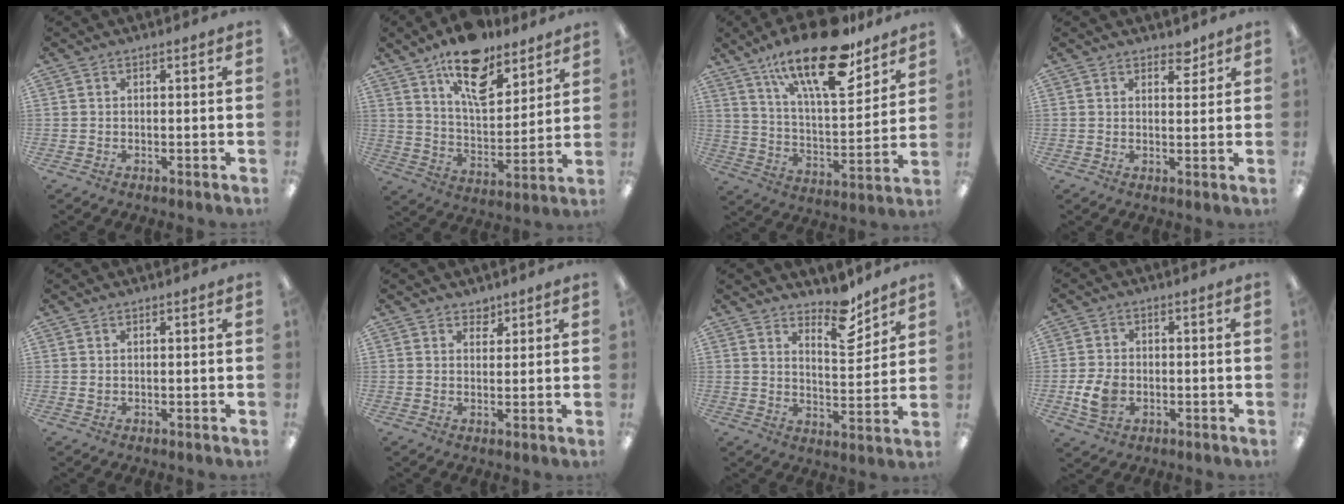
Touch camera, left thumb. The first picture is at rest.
{"total": 16.8, "force": [11.9, 7.3, 9.3], "torque": [-0.148, -0.063, 0.206]}
{"total": 23.3, "force": [16.0, 8.1, 14.9], "torque": [-0.245, -0.091, 0.268]}
{"total": 3.4, "force": [2.8, 1.6, 1.0], "torque": [0.001, -0.016, 0.048]}
{"total": 0.7, "force": [0.4, 0.4, 0.4], "torque": [-0.010, 0.001, 0.008]}
{"total": 2.6, "force": [2.3, 1.3, 0.2], "torque": [0.009, -0.016, 0.041]}
{"total": 10.4, "force": [8.3, 4.0, 4.9], "torque": [-0.049, -0.061, 0.141]}
{"total": 6.7, "force": [-1.5, 5.0, 4.2], "torque": [-0.071, 0.001, -0.027]}